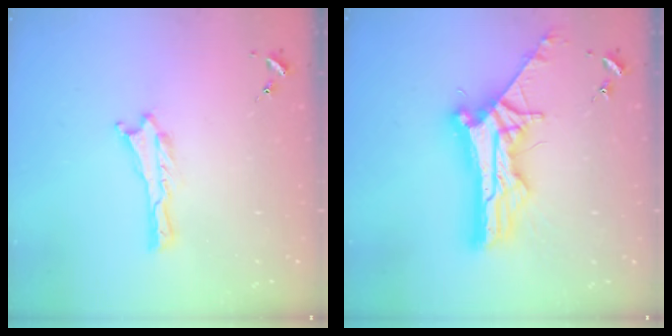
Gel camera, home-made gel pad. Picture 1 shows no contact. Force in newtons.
{"total": 10.4, "press": 10.4, "slide": 0.9}